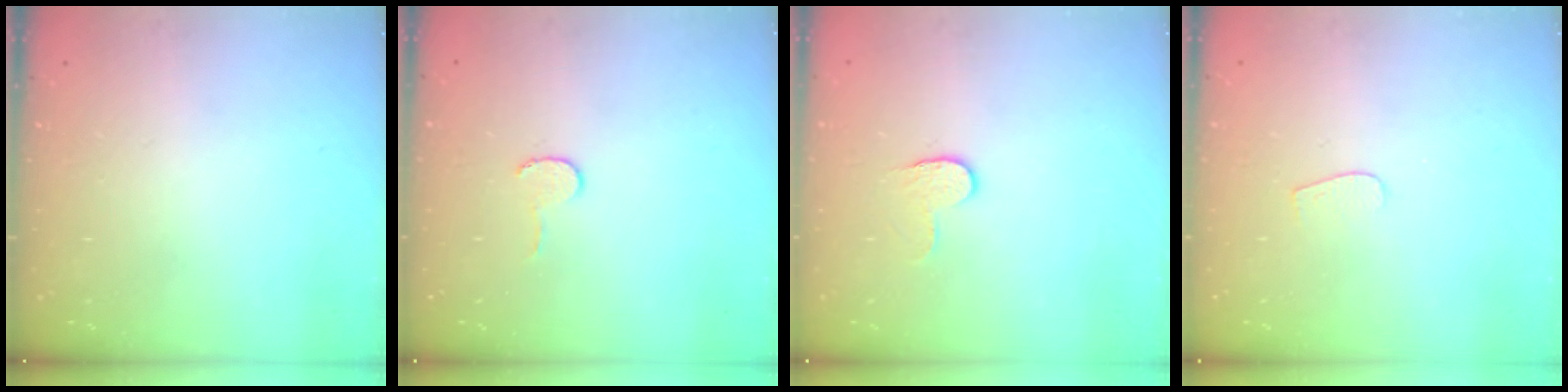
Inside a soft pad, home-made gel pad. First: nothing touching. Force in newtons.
{"total": 3.9, "press": 3.9, "slide": 0.3}
{"total": 3.8, "press": 3.8, "slide": 0.4}
{"total": 3.7, "press": 3.7, "slide": 0.3}